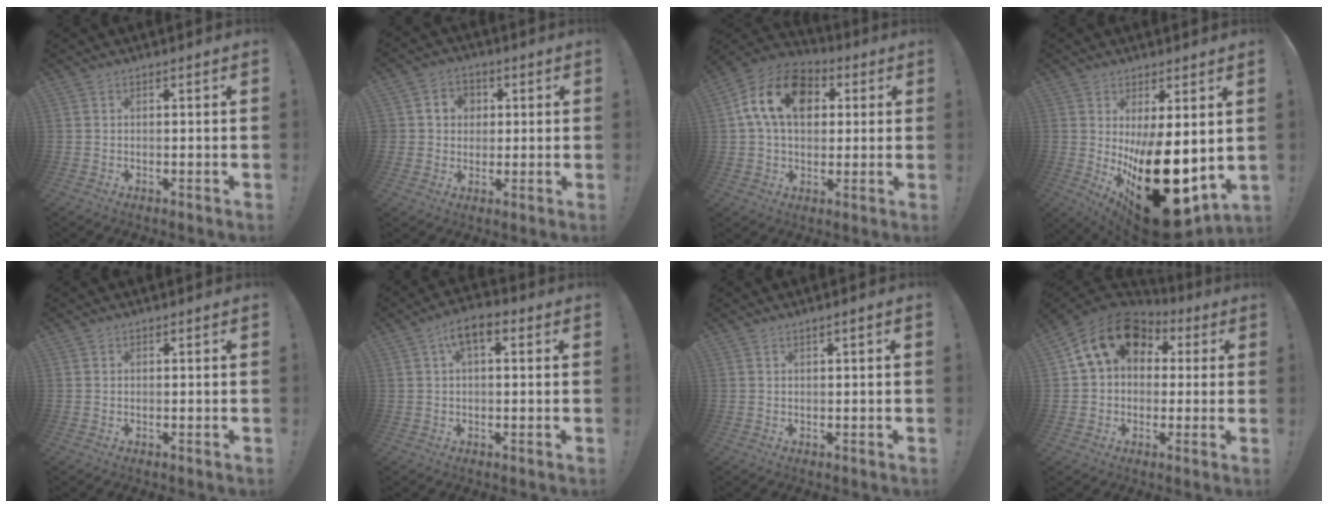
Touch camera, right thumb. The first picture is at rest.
{"total": 6.3, "force": [0.8, 6.1, 1.2], "torque": [-0.021, 0.003, 0.018]}
{"total": 16.8, "force": [4.9, 11.5, 11.2], "torque": [-0.188, 0.005, 0.092]}
{"total": 23.2, "force": [-4.6, 10.5, 20.2], "torque": [-0.282, 0.003, -0.043]}
{"total": 0.5, "force": [0.4, 0.4, 0.0], "torque": [0.006, -0.001, 0.006]}
{"total": 6.9, "force": [2.4, 3.3, 5.5], "torque": [-0.083, 0.002, 0.041]}
{"total": 1.3, "force": [0.7, -0.1, 1.1], "torque": [-0.023, 0.002, 0.011]}
{"total": 16.0, "force": [5.9, 11.4, 9.6], "torque": [-0.159, -0.012, 0.105]}